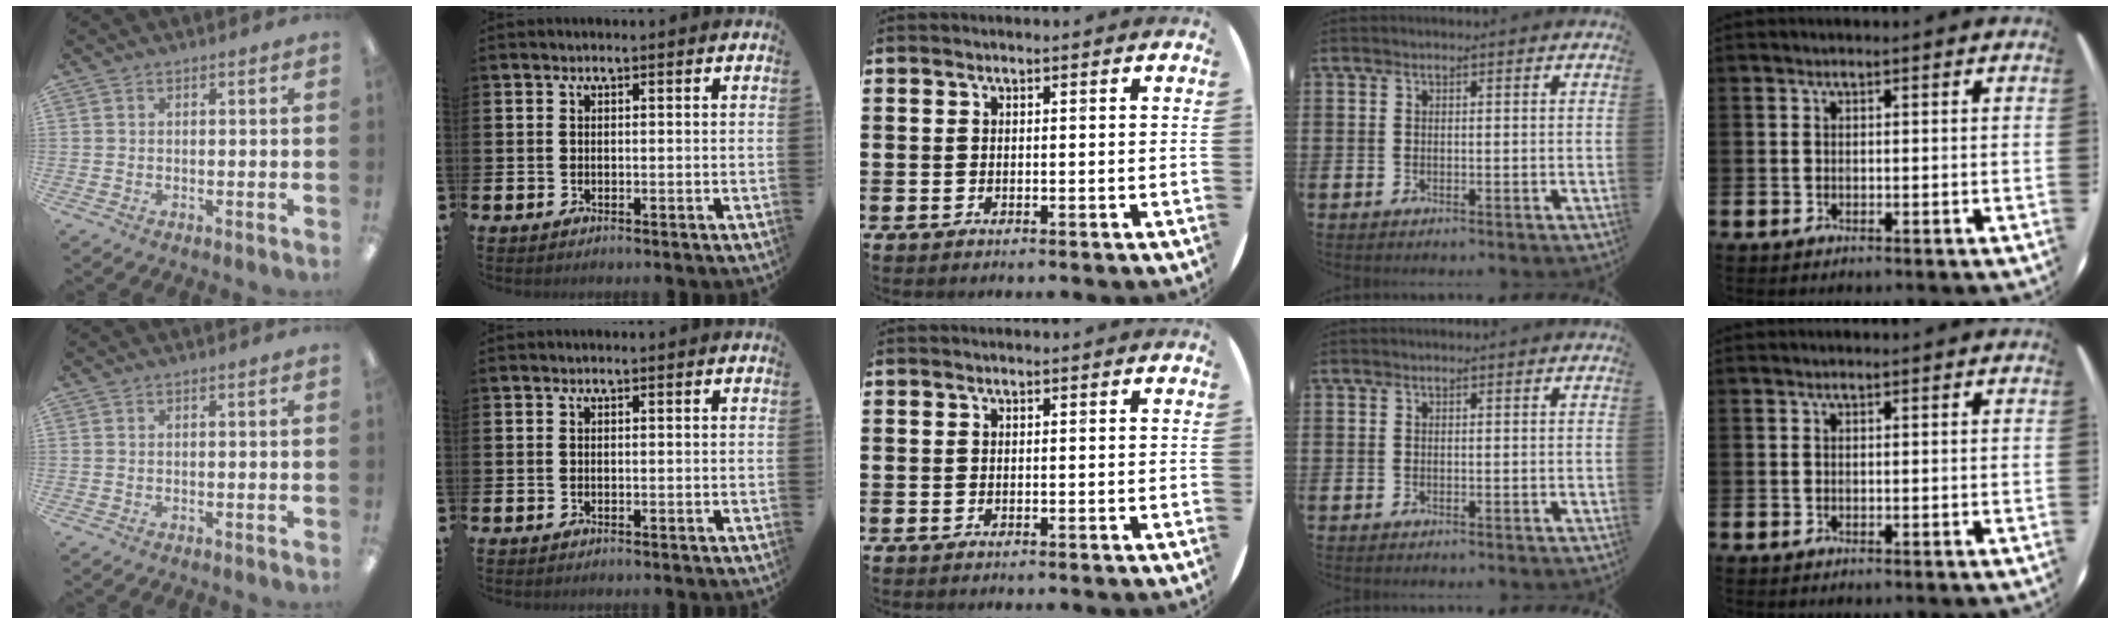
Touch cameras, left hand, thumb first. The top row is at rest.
{}